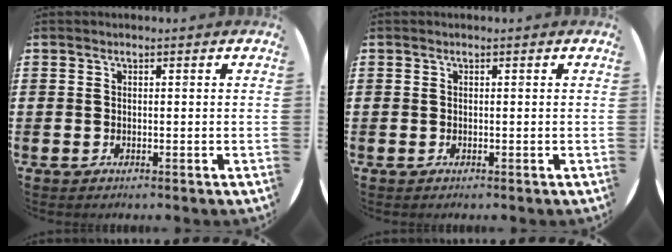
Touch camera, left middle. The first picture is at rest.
{"total": 0.0}